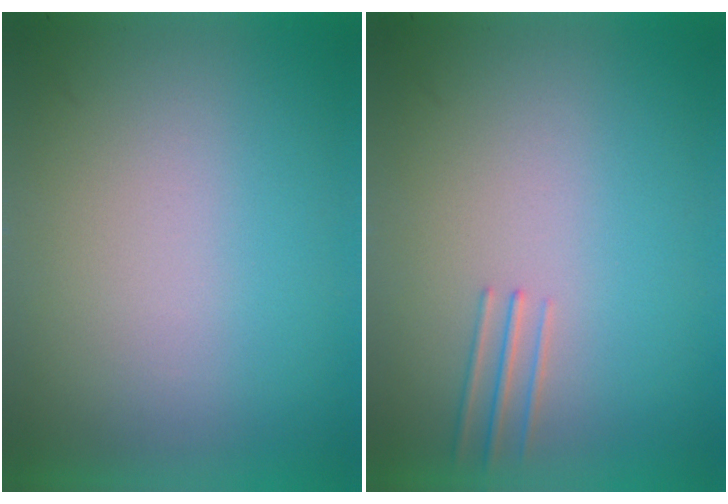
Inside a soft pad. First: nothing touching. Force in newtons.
{"total": 1.0}